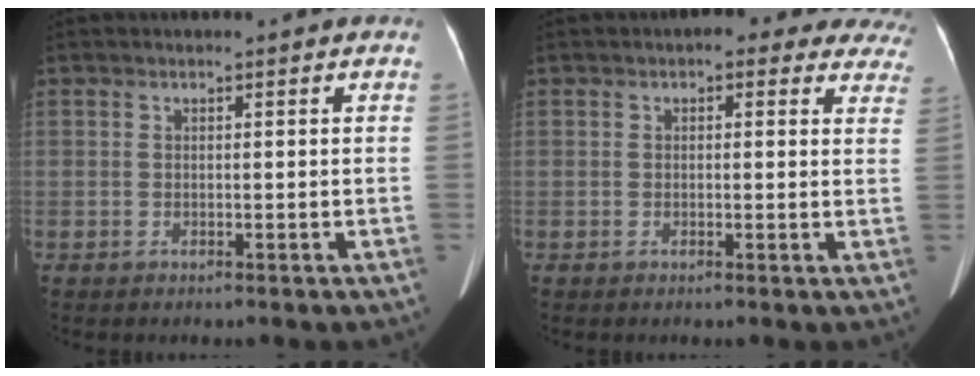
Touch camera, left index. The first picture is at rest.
{"total": 10.6, "force": [8.7, 4.3, 4.2], "torque": [-0.010, 0.005, 0.068]}